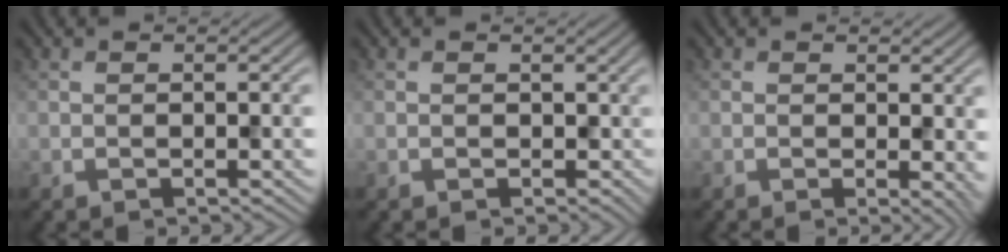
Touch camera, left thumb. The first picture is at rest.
{"total": 1.0, "force": [0.1, 1.0, 0.2], "torque": [-0.008, -0.003, -0.002]}
{"total": 2.5, "force": [0.3, 1.1, 2.2], "torque": [-0.025, -0.005, 0.005]}